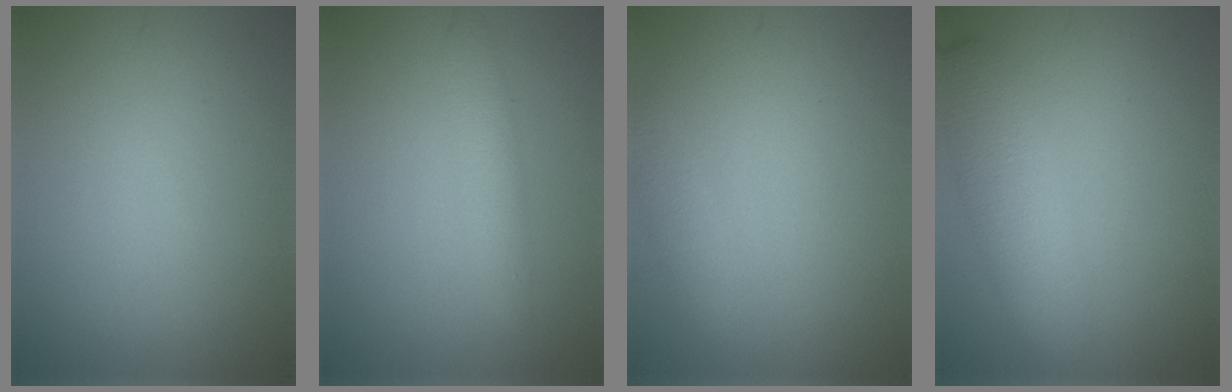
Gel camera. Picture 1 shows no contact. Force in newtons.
{"total": 2.2, "press": 2.2, "slide": 0.1}
{"total": 1.9, "press": 1.9, "slide": 0.1}
{"total": 5.2, "press": 5.2, "slide": 0.2}